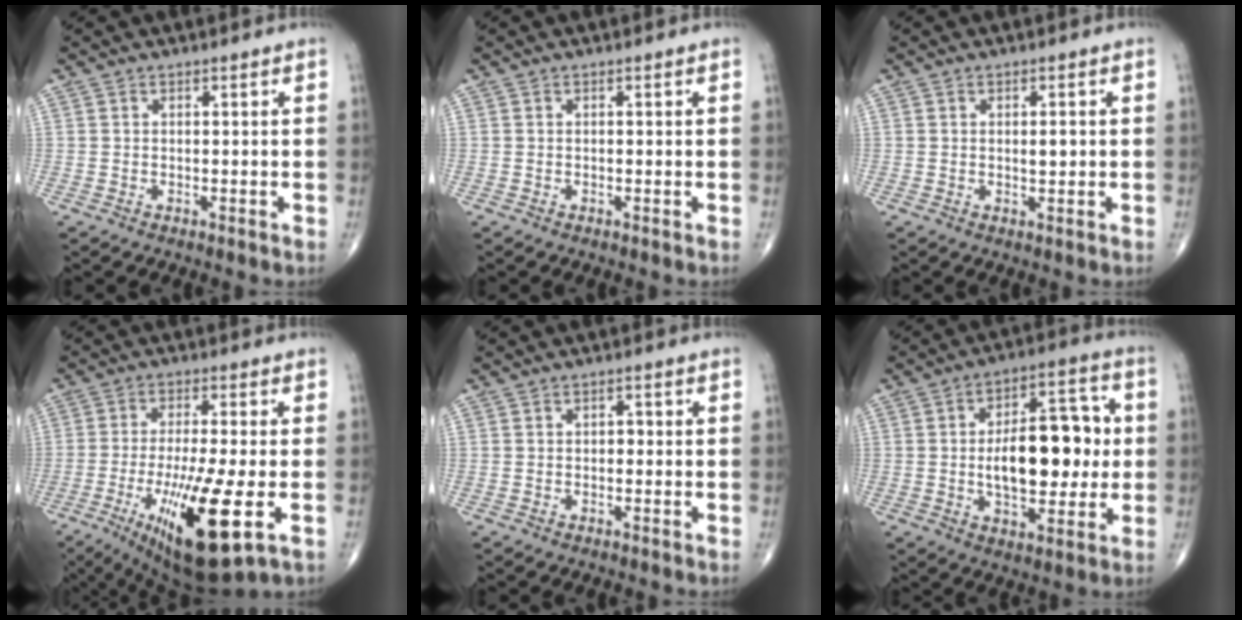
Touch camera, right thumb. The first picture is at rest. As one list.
[{"total": 0.0}, {"total": 2.0, "force": [0.2, 0.8, 1.9], "torque": [-0.026, -0.001, 0.002]}, {"total": 17.2, "force": [-5.3, 3.6, 16.0], "torque": [-0.295, -0.020, -0.077]}, {"total": 1.4, "force": [0.0, 0.9, 1.1], "torque": [-0.008, 0.003, -0.005]}, {"total": 18.1, "force": [0.1, 9.2, 15.5], "torque": [-0.200, 0.021, 0.002]}]